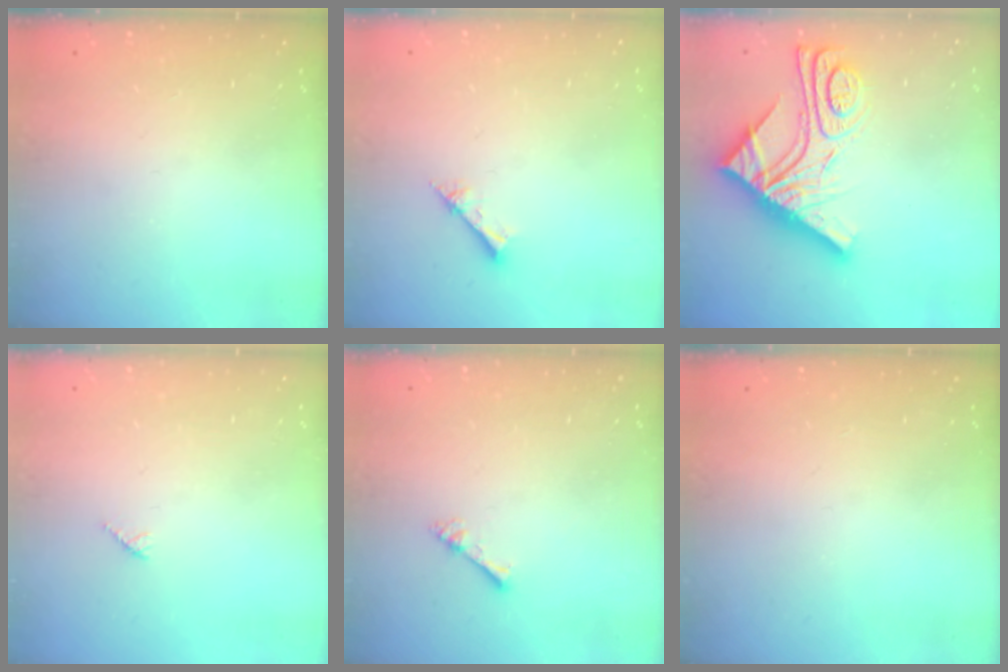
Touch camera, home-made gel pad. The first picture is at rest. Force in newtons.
{"total": 2.1, "press": 2.1, "slide": 0.2}
{"total": 21.9, "press": 21.8, "slide": 2.1}
{"total": 4.2, "press": 4.1, "slide": 0.7}
{"total": 1.0, "press": 1.0, "slide": 0.3}
{"total": 0.0}